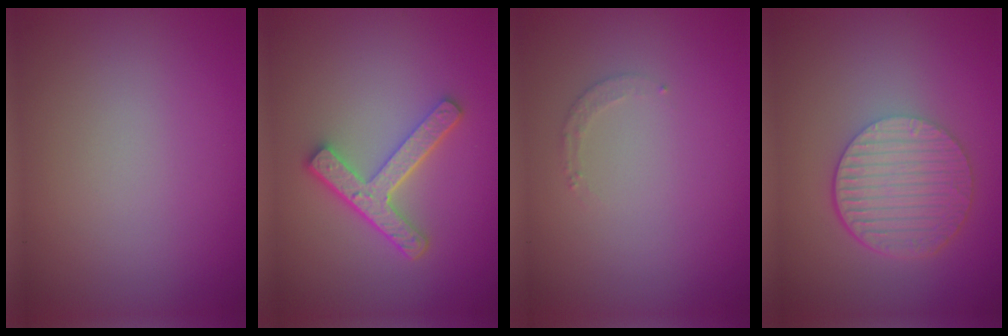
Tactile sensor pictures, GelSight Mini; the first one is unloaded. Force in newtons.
{"total": 4.2, "press": 3.1, "slide": 2.8}
{"total": 0.9, "press": 0.9, "slide": 0.2}
{"total": 6.1, "press": 4.1, "slide": 4.5}